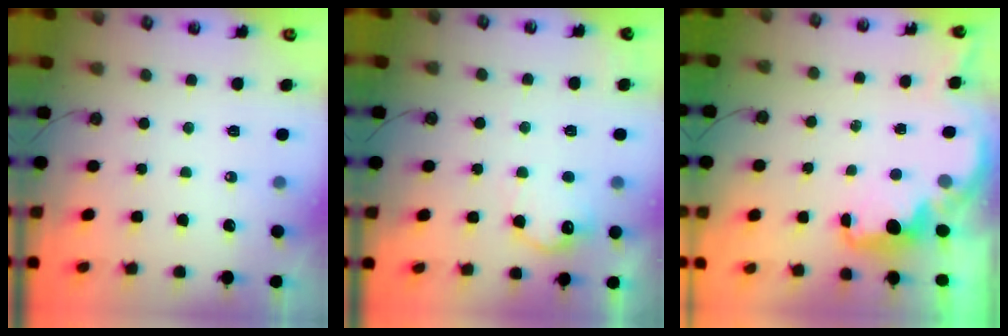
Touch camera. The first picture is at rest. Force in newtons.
{"total": 10.5, "press": 10.5, "slide": 0.3}
{"total": 2.1, "press": 2.0, "slide": 0.8}